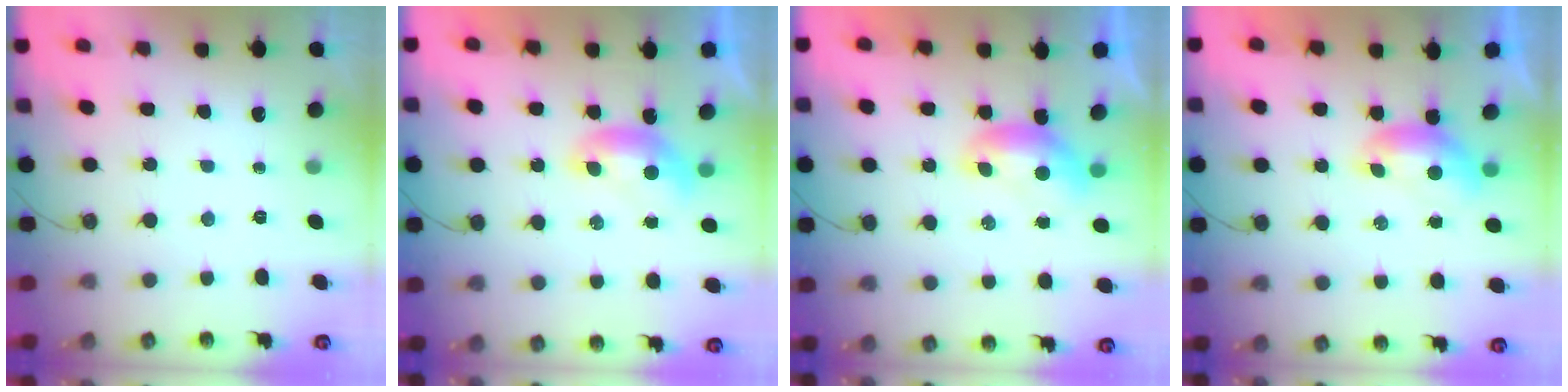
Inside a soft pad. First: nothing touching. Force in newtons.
{"total": 0.0}
{"total": 0.0}
{"total": 1.0, "press": 0.4, "slide": 0.9}